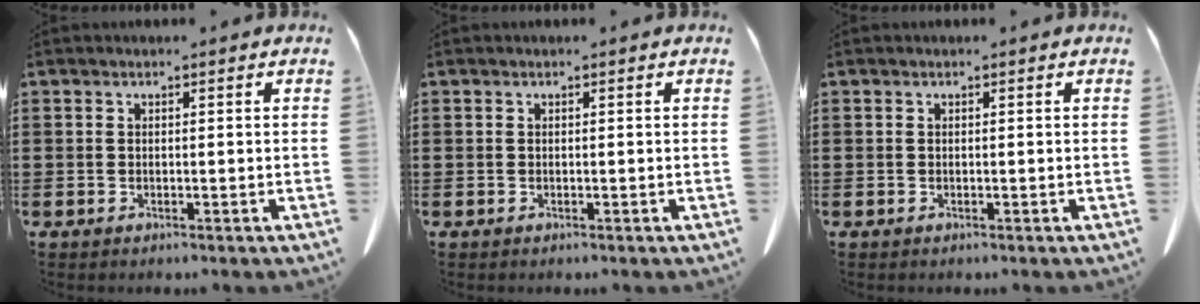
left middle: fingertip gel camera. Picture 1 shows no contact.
{"total": 0.0}
{"total": 0.0}